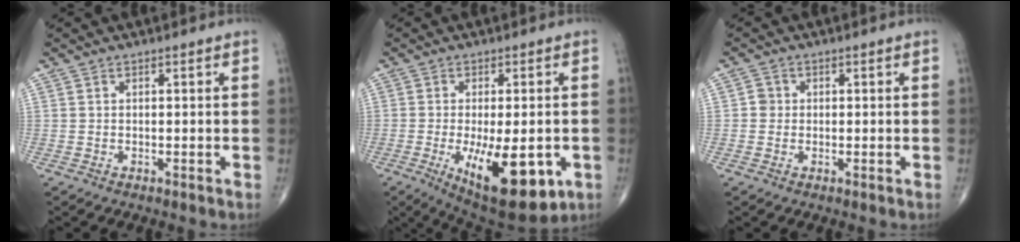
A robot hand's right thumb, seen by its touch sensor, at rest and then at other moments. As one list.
[{"total": 16.1, "force": [-4.9, 6.3, 14.0], "torque": [-0.193, -0.016, -0.053]}, {"total": 1.8, "force": [0.0, 1.7, 0.5], "torque": [0.002, 0.005, -0.004]}]